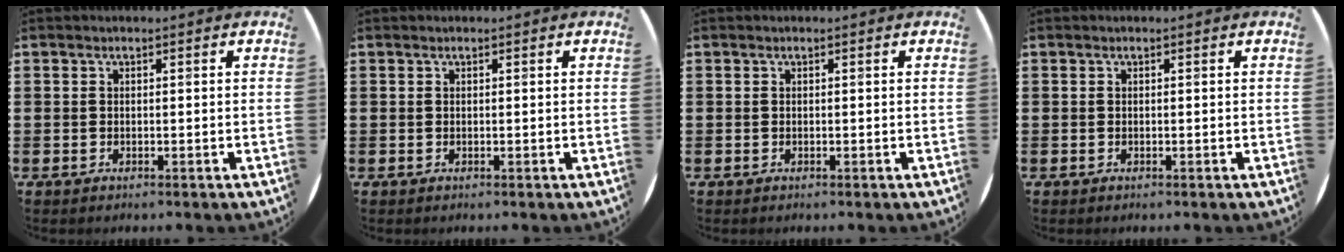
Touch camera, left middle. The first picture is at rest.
{"total": 0.0}
{"total": 0.0}
{"total": 0.0}